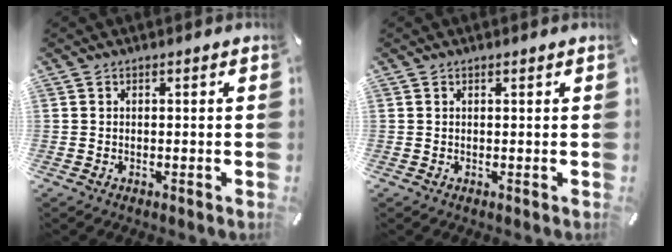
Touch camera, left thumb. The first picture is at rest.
{"total": 0.0}